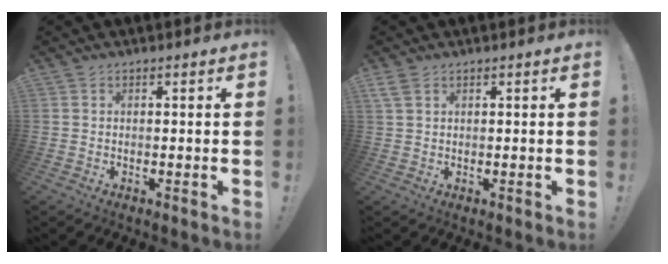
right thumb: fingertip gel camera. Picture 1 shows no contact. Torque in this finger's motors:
{"motor_torque": [-0.32, 0.40, 0.16, -0.19, 0.02]}